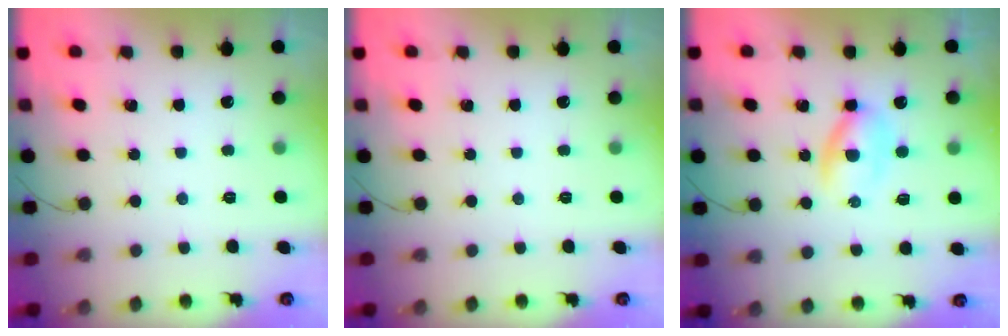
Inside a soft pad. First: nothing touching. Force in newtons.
{"total": 0.0}
{"total": 4.1, "press": 4.0, "slide": 1.1}